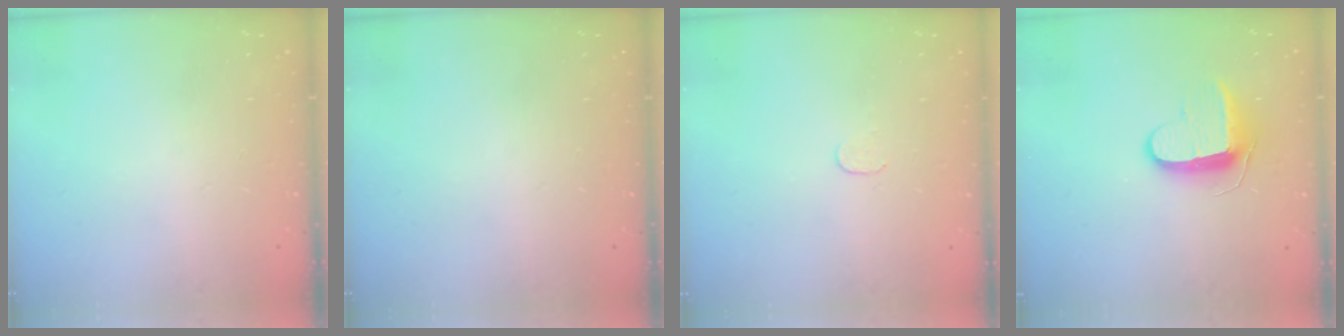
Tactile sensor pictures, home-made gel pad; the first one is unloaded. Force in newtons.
{"total": 0.0}
{"total": 3.1, "press": 3.1, "slide": 0.3}
{"total": 9.8, "press": 9.7, "slide": 0.9}